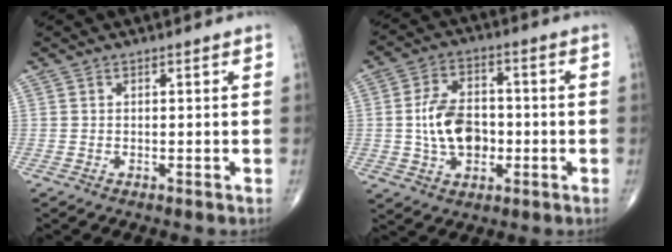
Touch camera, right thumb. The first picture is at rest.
{"total": 10.8, "force": [-1.1, 7.2, 8.0], "torque": [-0.119, 0.015, -0.021]}